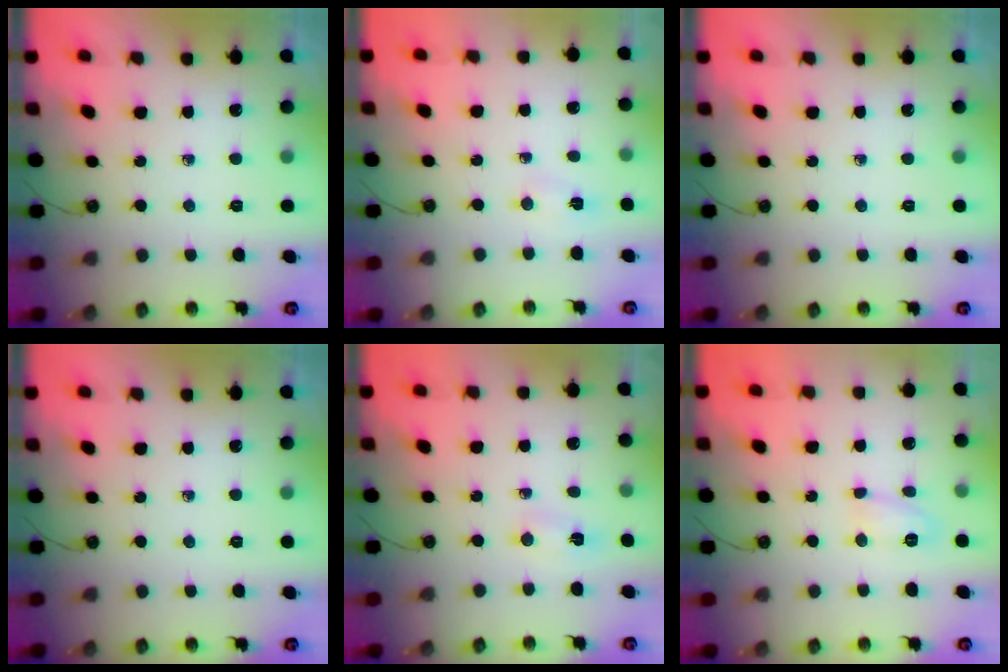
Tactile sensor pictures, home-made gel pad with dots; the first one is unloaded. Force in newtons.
{"total": 3.1, "press": 1.7, "slide": 2.6}
{"total": 0.0}
{"total": 0.0}
{"total": 12.3, "press": 2.8, "slide": 11.9}
{"total": 5.7, "press": 5.6, "slide": 0.7}